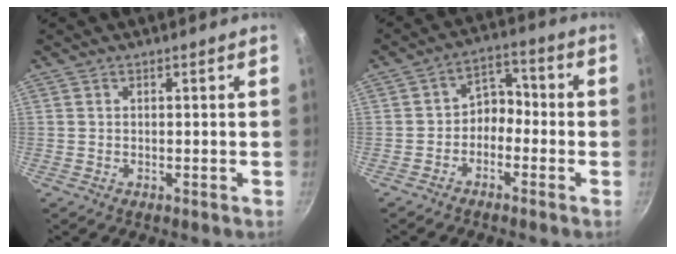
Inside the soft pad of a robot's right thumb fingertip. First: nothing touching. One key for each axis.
{"total": 6.0, "fx": -1.9, "fy": 4.4, "fz": 3.6, "tx": -0.029, "ty": 0.038, "tz": -0.048}